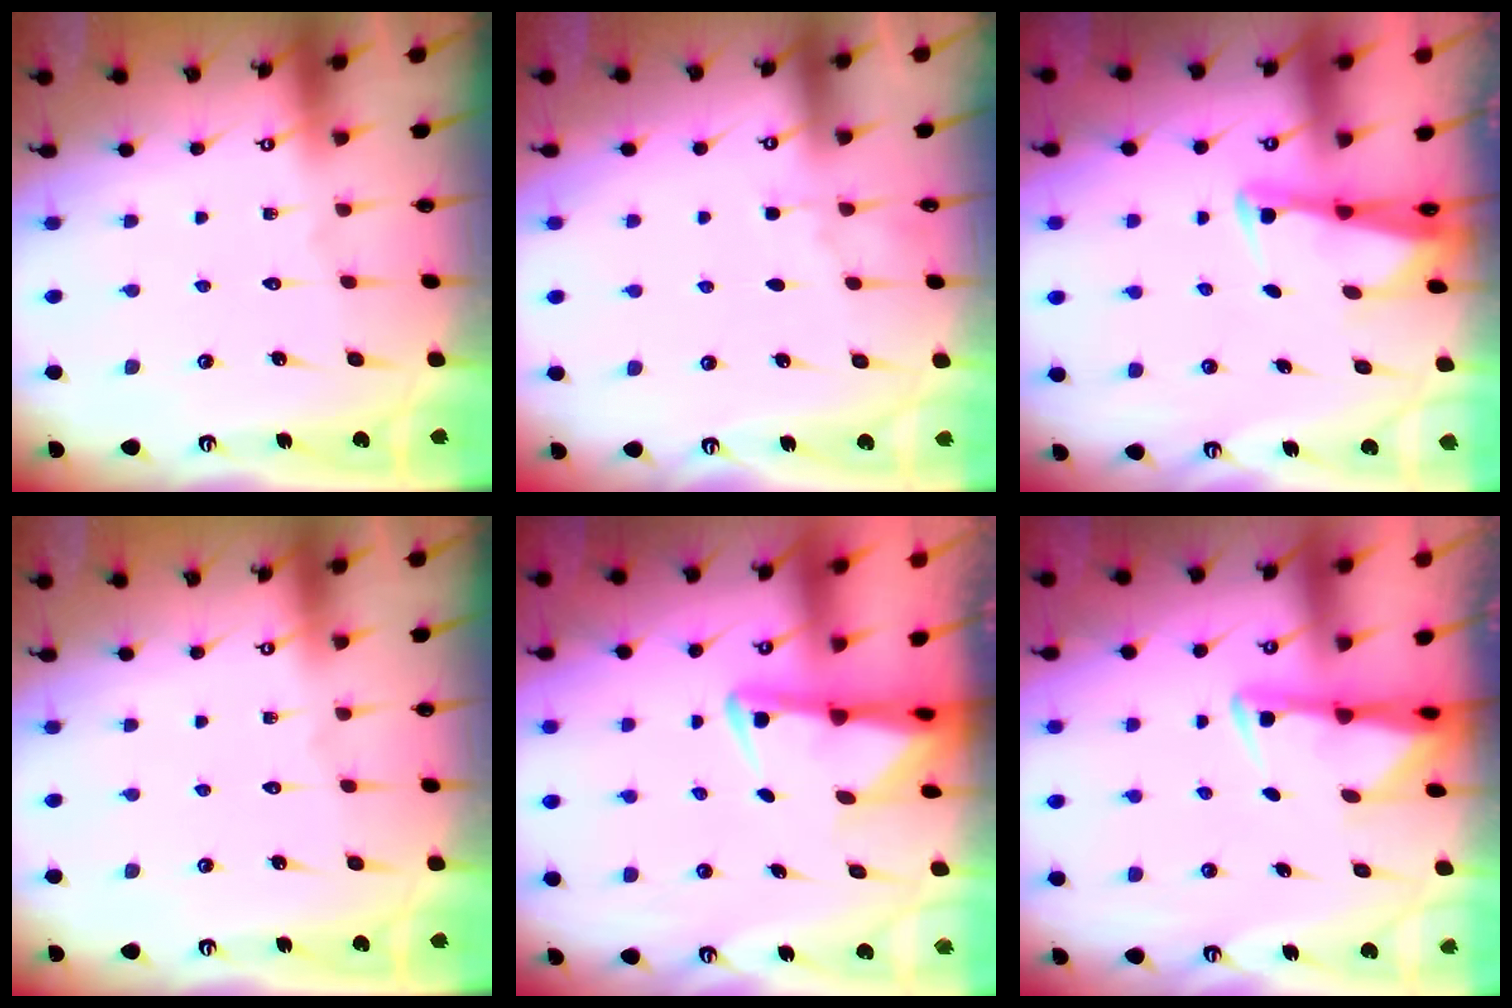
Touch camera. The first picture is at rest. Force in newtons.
{"total": 2.7, "press": 2.7, "slide": 0.4}
{"total": 2.4, "press": 2.4, "slide": 0.5}
{"total": 0.0}
{"total": 3.5, "press": 3.4, "slide": 0.7}
{"total": 2.9, "press": 2.8, "slide": 0.6}